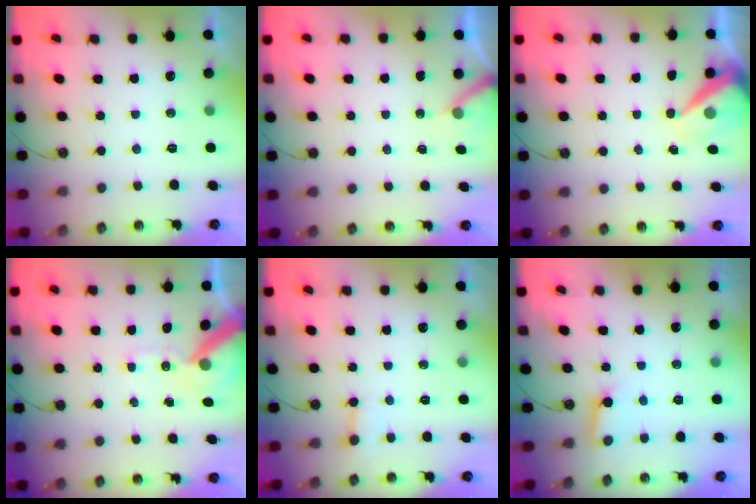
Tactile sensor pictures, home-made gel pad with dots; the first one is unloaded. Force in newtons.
{"total": 3.5, "press": 3.5, "slide": 0.2}
{"total": 9.1, "press": 9.0, "slide": 0.7}
{"total": 11.1, "press": 10.9, "slide": 1.7}
{"total": 3.8, "press": 3.8, "slide": 0.3}
{"total": 3.1, "press": 3.1, "slide": 0.3}